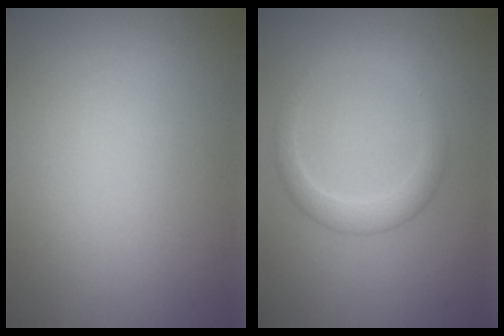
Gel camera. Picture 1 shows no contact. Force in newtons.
{"total": 2.2, "press": 2.2, "slide": 0.1}